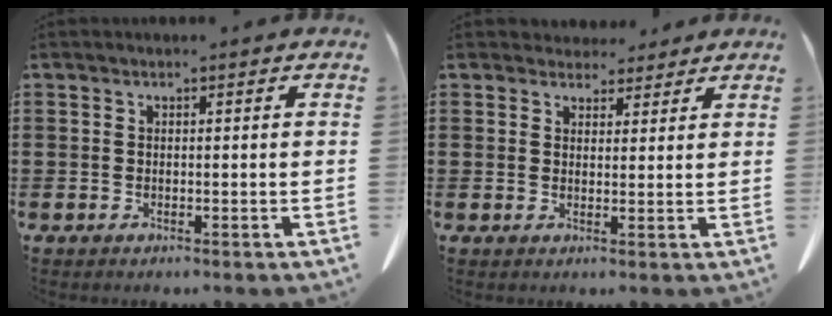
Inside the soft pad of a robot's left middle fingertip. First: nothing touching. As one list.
[{"total": 3.3, "force": [3.1, 1.3, 0.3], "torque": [-0.008, -0.007, 0.058]}]